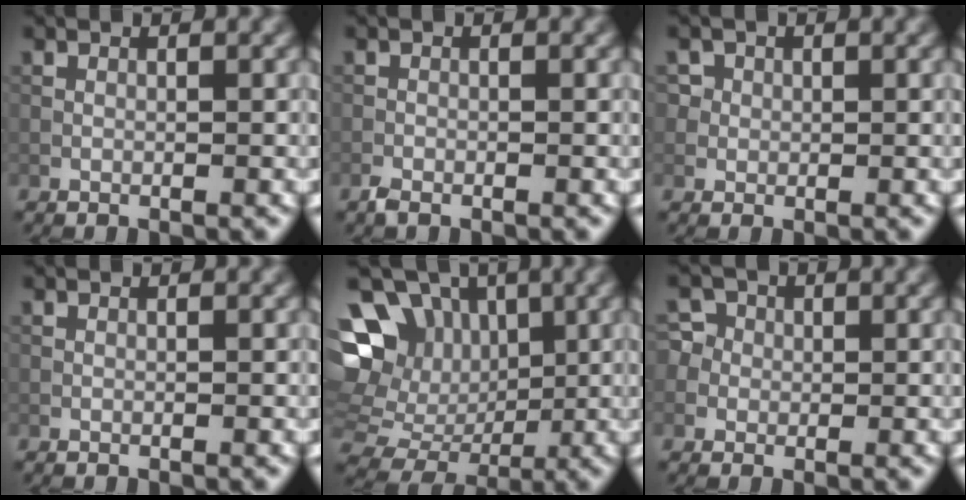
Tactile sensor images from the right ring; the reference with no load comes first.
{"total": 1.1, "force": [-0.8, 0.5, 0.4], "torque": [-0.006, -0.001, -0.019]}
{"total": 3.4, "force": [1.4, 2.9, 1.1], "torque": [-0.020, 0.005, 0.024]}
{"total": 0.0}
{"total": 14.1, "force": [4.0, 12.0, 6.1], "torque": [-0.163, 0.036, 0.061]}
{"total": 4.6, "force": [0.5, 4.3, 1.3], "torque": [-0.010, 0.032, -0.005]}